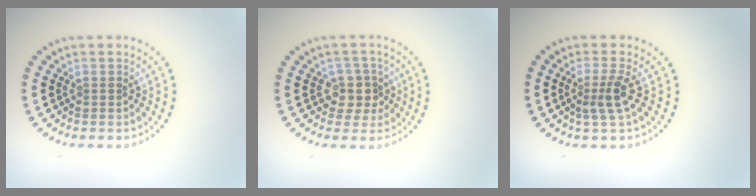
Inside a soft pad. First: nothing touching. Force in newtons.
{"total": 2.5, "press": 2.0, "slide": 1.4}
{"total": 2.4, "press": 1.7, "slide": 1.6}